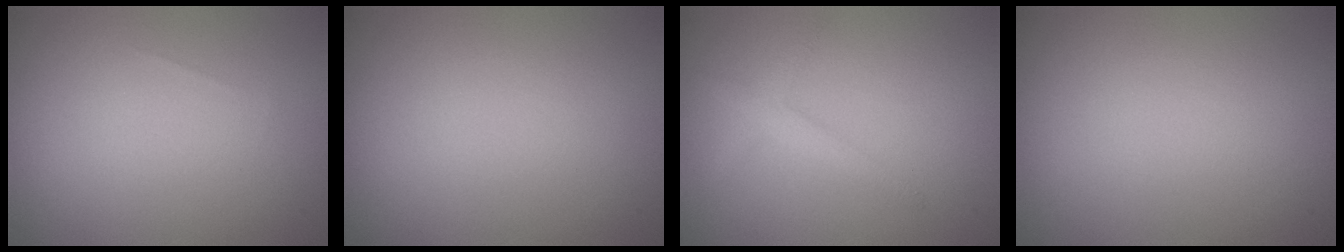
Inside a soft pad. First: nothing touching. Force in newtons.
{"total": 0.0}
{"total": 1.6, "press": 1.6, "slide": 0.1}
{"total": 0.0}